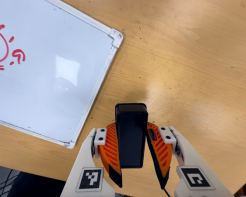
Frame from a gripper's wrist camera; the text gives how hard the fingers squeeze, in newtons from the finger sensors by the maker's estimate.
{"total": 6.8, "left": 6.0, "right": 7.6}